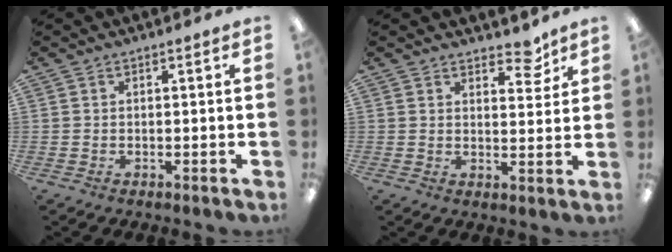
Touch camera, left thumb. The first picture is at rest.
{"total": 5.5, "force": [4.4, 2.4, 2.4], "torque": [-0.009, -0.031, 0.071]}